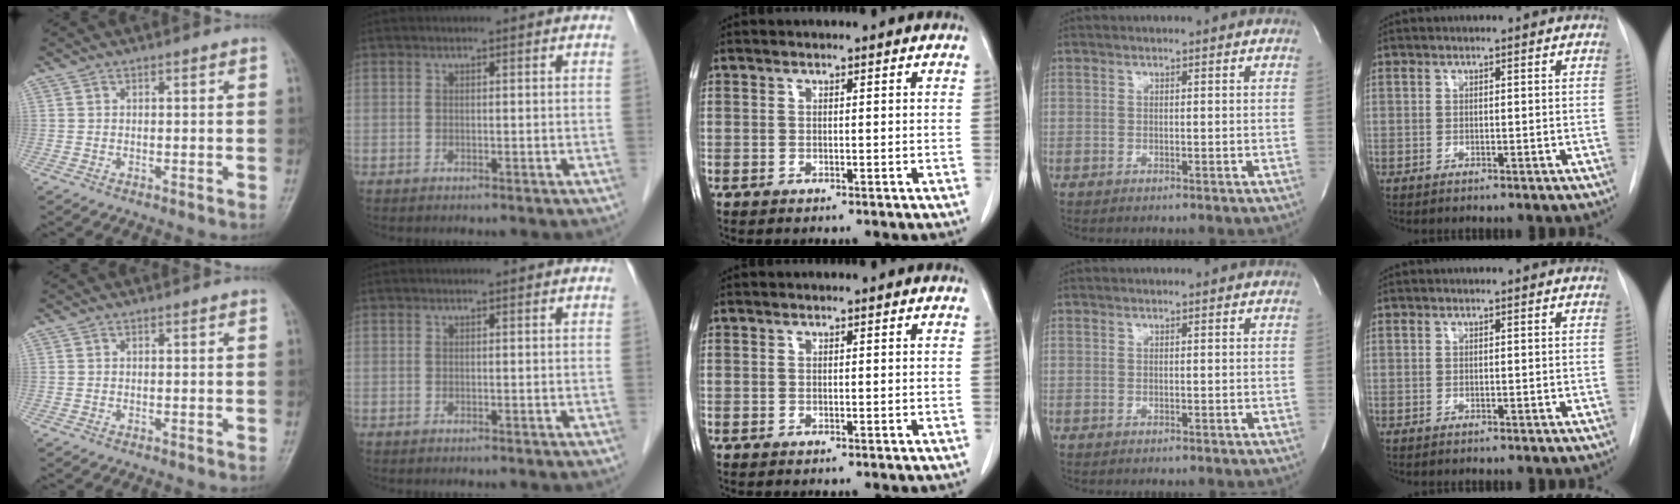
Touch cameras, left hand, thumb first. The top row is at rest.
{}